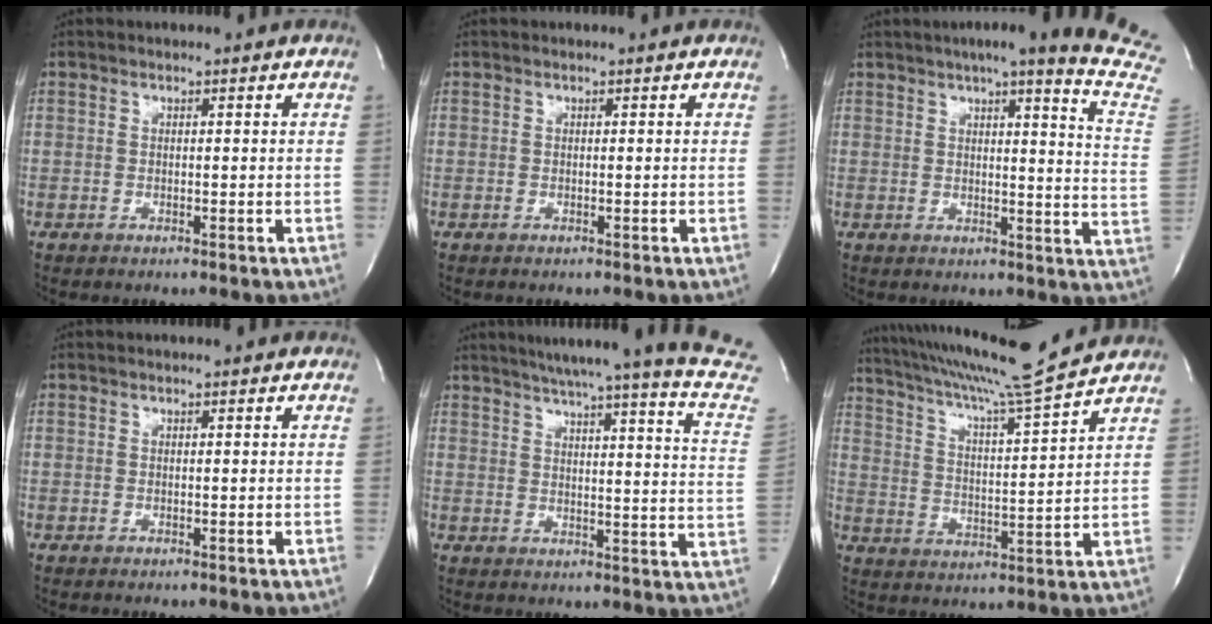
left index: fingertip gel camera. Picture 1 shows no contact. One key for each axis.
{"total": 0.0}
{"total": 19.9, "fx": 16.7, "fy": -0.6, "fz": 10.9, "tx": -0.141, "ty": -0.069, "tz": 0.182}
{"total": 0.0}
{"total": 23.4, "fx": 20.7, "fy": -1.7, "fz": 10.8, "tx": -0.154, "ty": -0.084, "tz": 0.241}
{"total": 15.3, "fx": 14.0, "fy": -2.2, "fz": 5.9, "tx": -0.114, "ty": -0.022, "tz": 0.221}